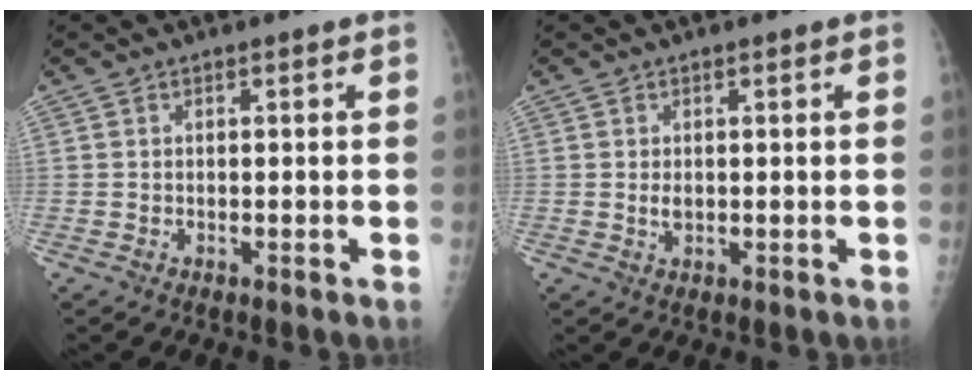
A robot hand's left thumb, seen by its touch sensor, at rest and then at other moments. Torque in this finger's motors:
{"motor_torque": [0.35, 0.59, 0.21, 0.02, 0.00]}